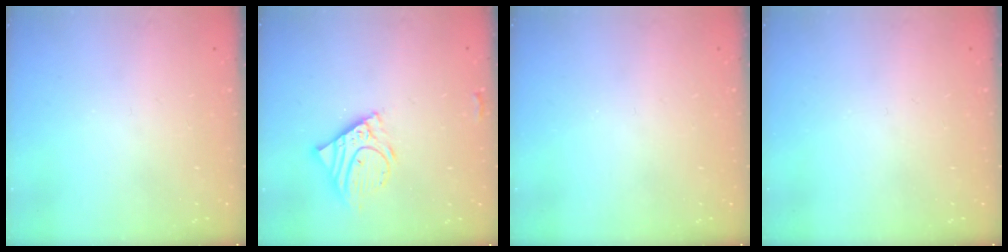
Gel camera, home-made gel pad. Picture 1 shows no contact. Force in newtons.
{"total": 10.0, "press": 9.9, "slide": 1.3}
{"total": 0.0}
{"total": 0.0}